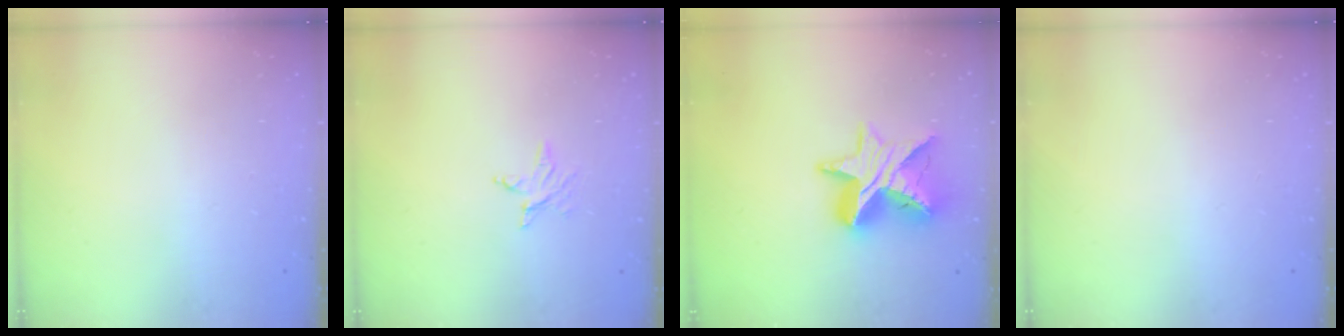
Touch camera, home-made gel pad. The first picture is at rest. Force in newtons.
{"total": 2.4, "press": 2.4, "slide": 0.3}
{"total": 14.6, "press": 14.5, "slide": 1.0}
{"total": 0.0}